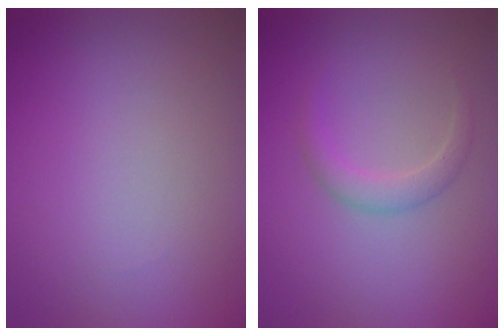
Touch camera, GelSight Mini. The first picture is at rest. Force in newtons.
{"total": 1.7, "press": 1.7, "slide": 0.1}